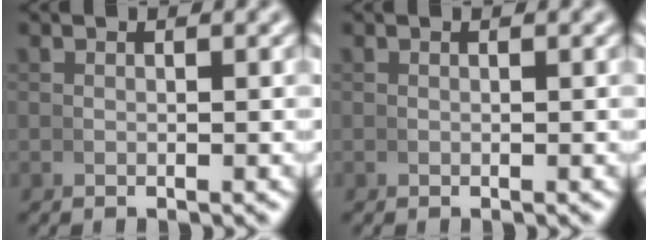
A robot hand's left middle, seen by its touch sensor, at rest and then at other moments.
{"total": 0.0}